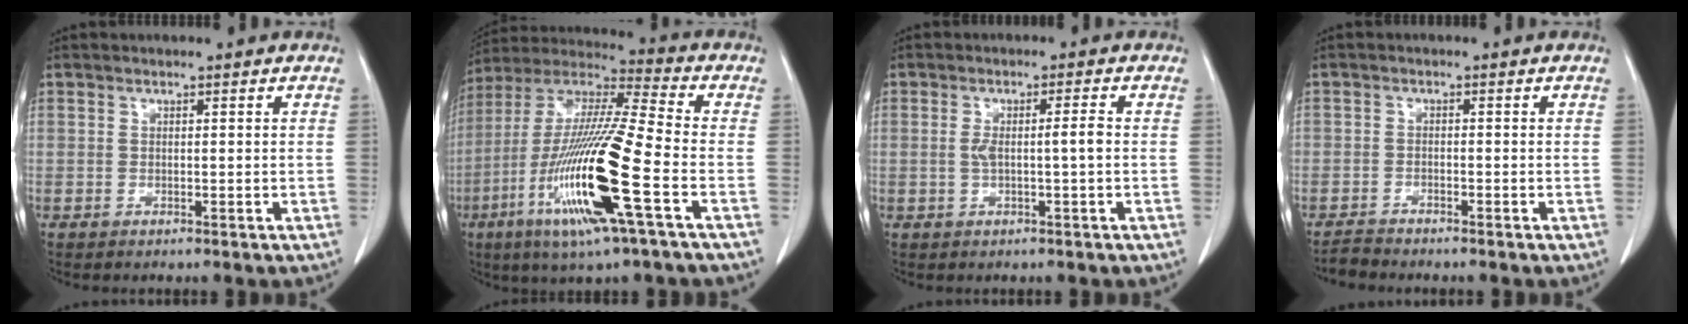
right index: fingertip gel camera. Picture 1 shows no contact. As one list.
[{"total": 20.9, "force": [-7.1, 0.7, 19.6], "torque": [-0.419, -0.033, -0.141]}, {"total": 3.4, "force": [-0.2, 0.0, 3.4], "torque": [-0.065, 0.007, 0.001]}, {"total": 1.9, "force": [-1.9, 0.1, 0.0], "torque": [0.001, -0.008, -0.037]}]